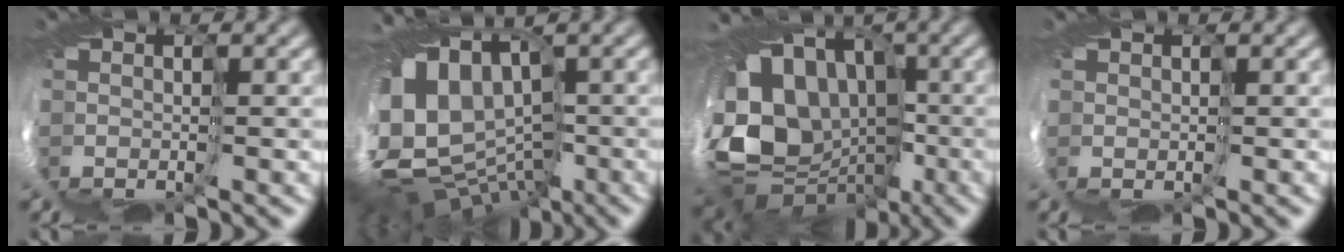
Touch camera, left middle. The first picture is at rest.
{"total": 10.5, "force": [-2.3, 7.4, 7.0], "torque": [-0.136, -0.015, -0.005]}
{"total": 11.8, "force": [-0.7, 10.1, 6.2], "torque": [-0.131, -0.013, -0.006]}
{"total": 0.9, "force": [0.6, 0.5, 0.3], "torque": [-0.010, 0.009, 0.011]}